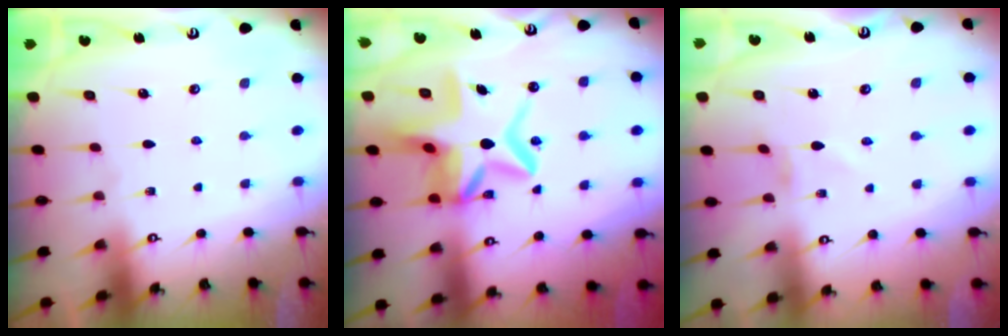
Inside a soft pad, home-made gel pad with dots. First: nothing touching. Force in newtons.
{"total": 13.4, "press": 12.9, "slide": 3.5}
{"total": 1.7, "press": 1.7, "slide": 0.2}